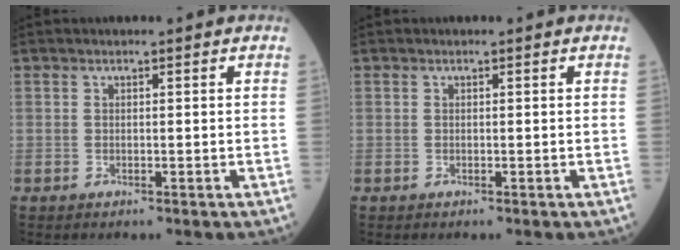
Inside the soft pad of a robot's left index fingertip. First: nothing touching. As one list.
[{"total": 0.0}]